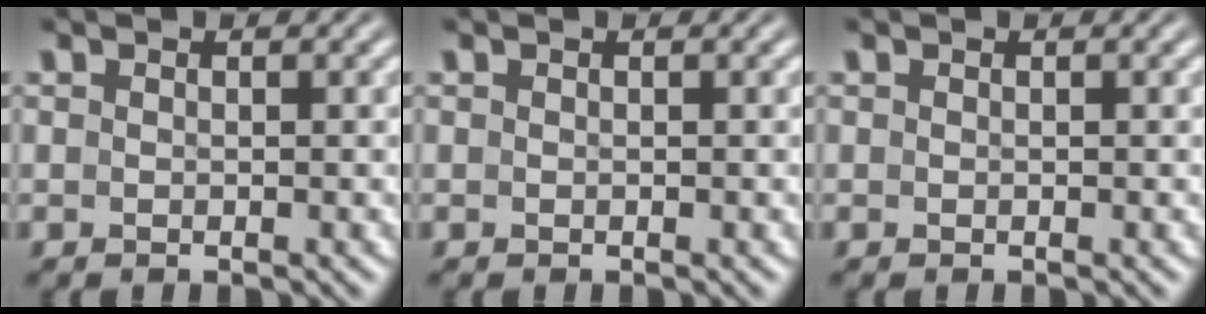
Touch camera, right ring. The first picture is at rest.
{"total": 0.0}
{"total": 0.0}